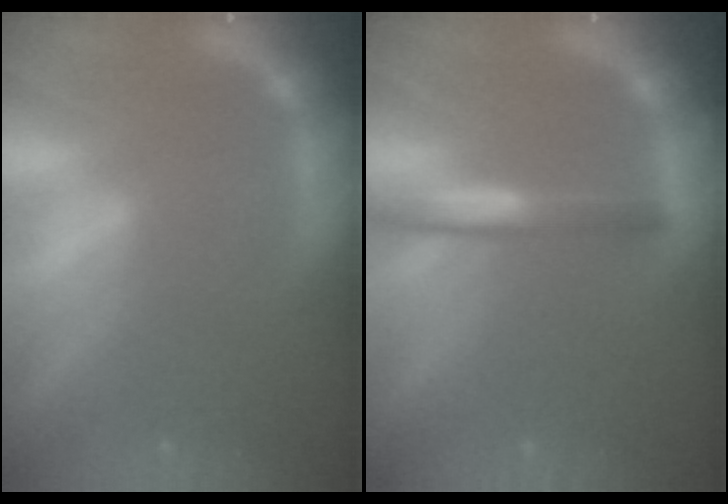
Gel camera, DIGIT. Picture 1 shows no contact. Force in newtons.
{"total": 3.0}